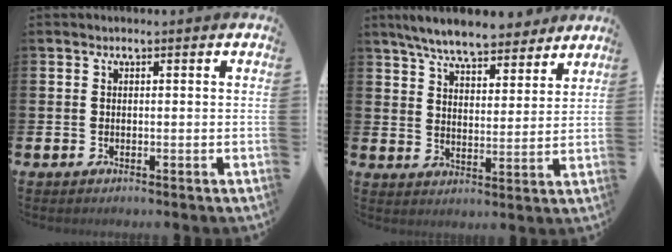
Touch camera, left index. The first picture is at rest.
{"total": 7.6, "force": [7.1, 1.5, 2.3], "torque": [-0.061, -0.037, 0.125]}